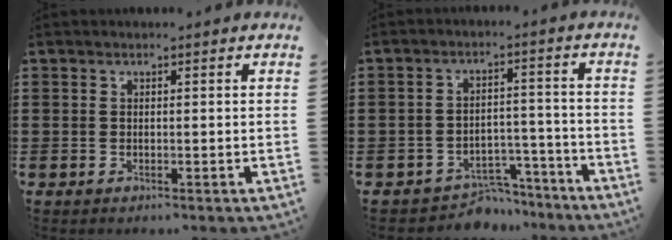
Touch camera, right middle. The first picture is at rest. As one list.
[{"total": 5.5, "force": [-5.2, 1.7, 0.6], "torque": [-0.011, 0.018, -0.104]}]